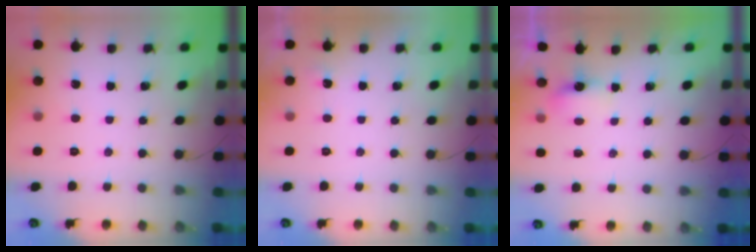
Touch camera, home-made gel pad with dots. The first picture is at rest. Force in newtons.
{"total": 11.6, "press": 2.8, "slide": 11.2}
{"total": 3.9, "press": 3.8, "slide": 1.0}